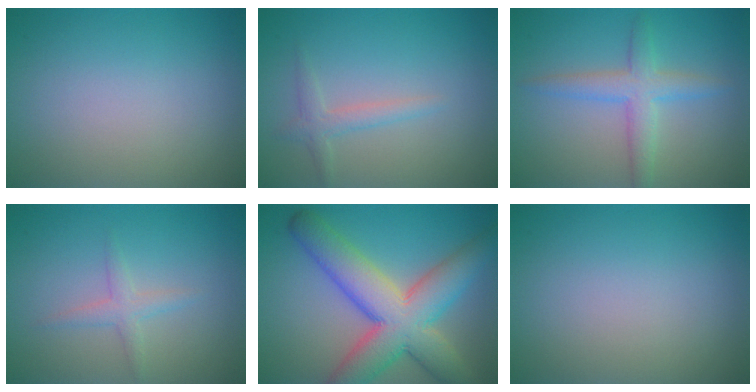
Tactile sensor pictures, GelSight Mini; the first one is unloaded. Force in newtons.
{"total": 1.6, "press": 1.6, "slide": 0.1}
{"total": 3.4, "press": 3.4, "slide": 0.1}
{"total": 1.6, "press": 1.6, "slide": 0.1}
{"total": 10.2, "press": 10.2, "slide": 0.5}
{"total": 0.0}